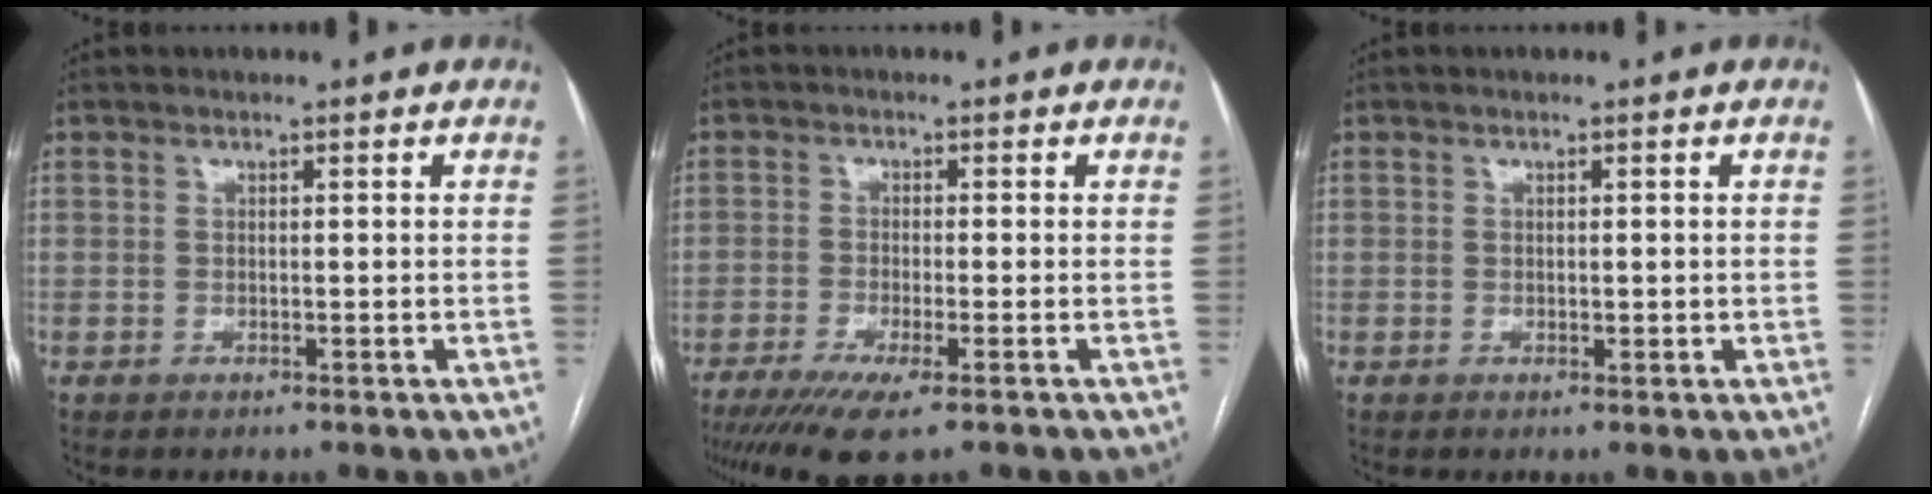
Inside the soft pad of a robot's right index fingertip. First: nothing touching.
{"total": 7.9, "force": [-5.3, 0.6, 5.9], "torque": [-0.096, -0.019, -0.086]}
{"total": 1.0, "force": [0.0, 0.6, 0.8], "torque": [-0.010, -0.001, 0.002]}